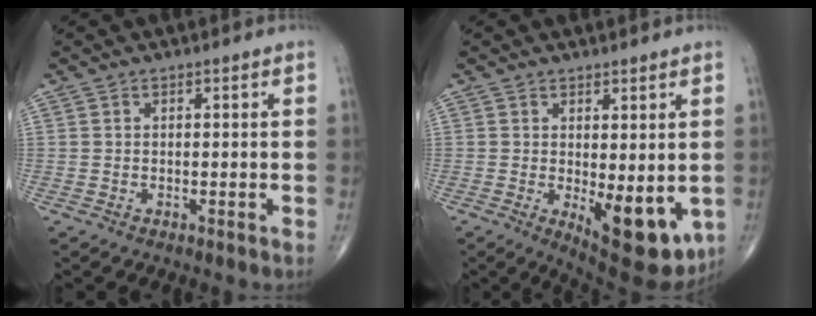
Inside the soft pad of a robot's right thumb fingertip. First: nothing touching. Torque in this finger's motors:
{"motor_torque": [1.34, 1.81, 0.05, -0.14, 0.32]}